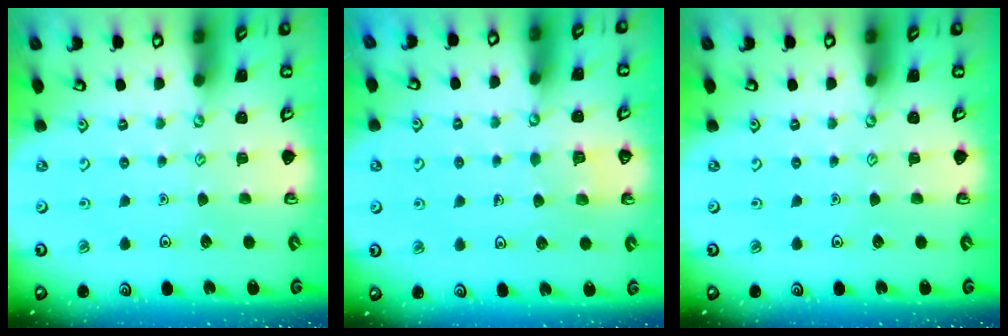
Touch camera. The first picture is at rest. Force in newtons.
{"total": 4.2, "press": 4.2, "slide": 0.4}
{"total": 0.0}